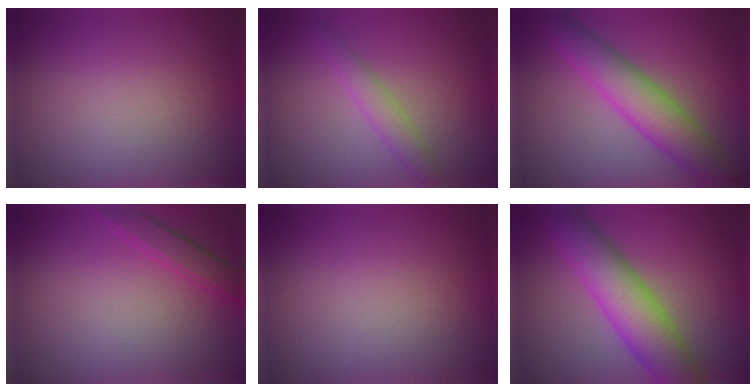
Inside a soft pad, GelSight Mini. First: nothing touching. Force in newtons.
{"total": 2.3, "press": 2.3, "slide": 0.0}
{"total": 6.0, "press": 6.0, "slide": 0.1}
{"total": 1.9, "press": 1.9, "slide": 0.1}
{"total": 0.0}
{"total": 8.1, "press": 8.1, "slide": 0.1}